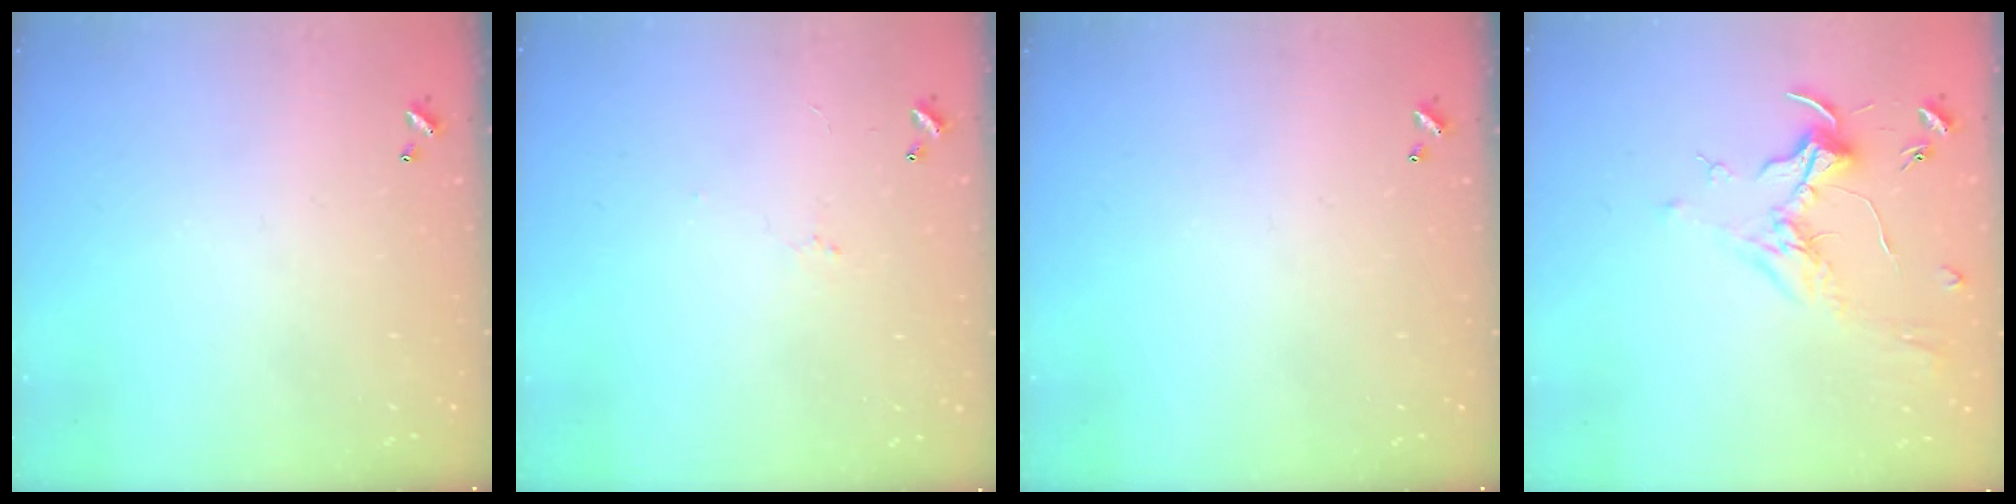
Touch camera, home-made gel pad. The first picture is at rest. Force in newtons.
{"total": 1.9, "press": 1.8, "slide": 0.6}
{"total": 0.0}
{"total": 1.7, "press": 1.5, "slide": 0.8}